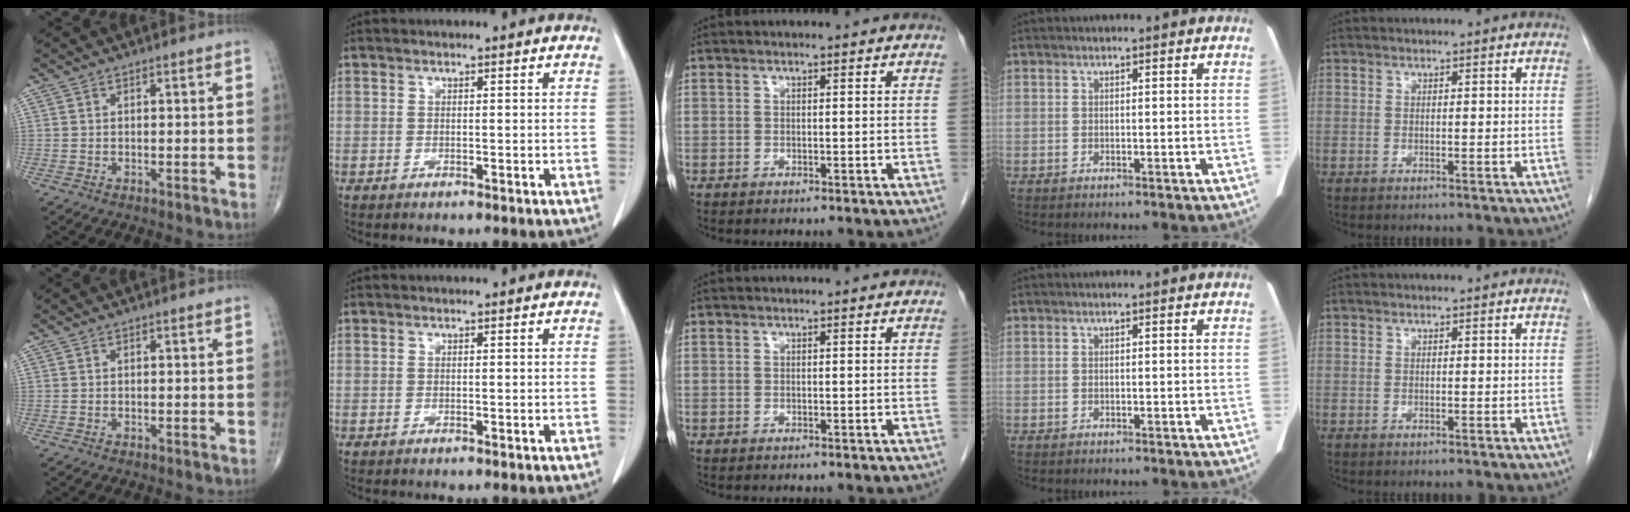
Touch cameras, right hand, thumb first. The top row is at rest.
{}